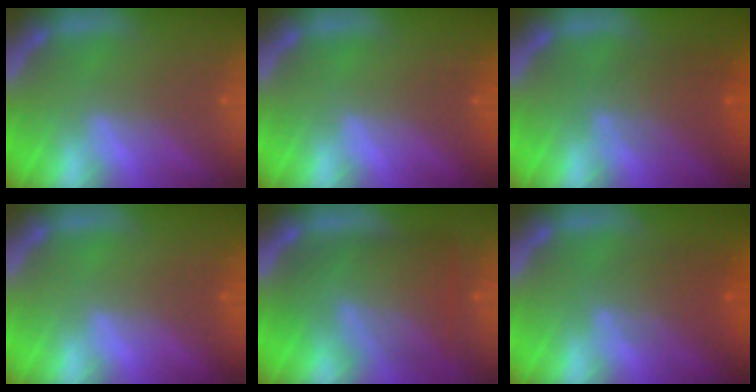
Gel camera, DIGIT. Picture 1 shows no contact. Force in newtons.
{"total": 0.0}
{"total": 4.6}
{"total": 0.0}
{"total": 8.6}
{"total": 4.1}